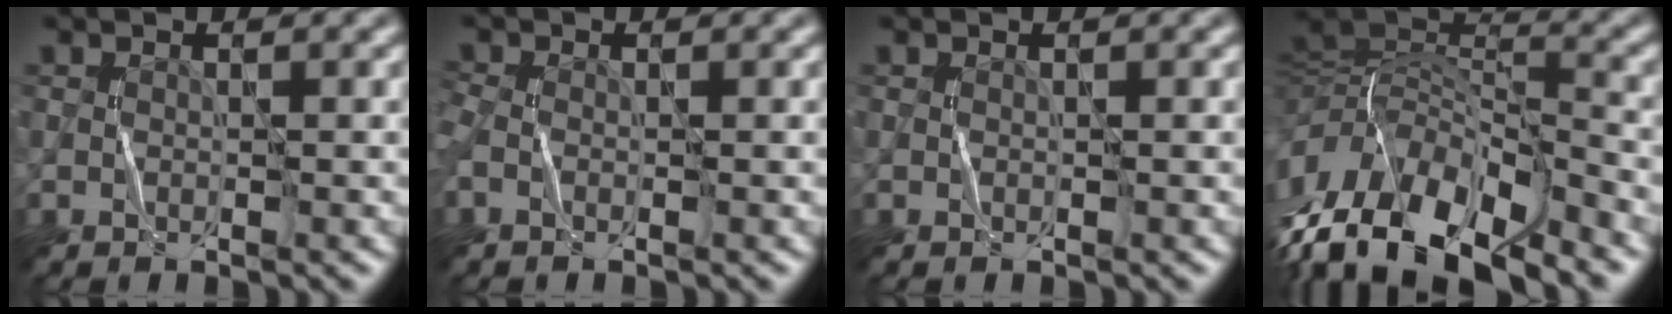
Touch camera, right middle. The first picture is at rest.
{"total": 1.6, "force": [-0.6, 1.0, 1.0], "torque": [-0.031, -0.003, -0.016]}
{"total": 0.0}
{"total": 14.2, "force": [-8.6, 5.6, 9.8], "torque": [-0.205, 0.015, -0.153]}